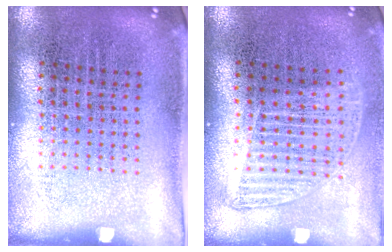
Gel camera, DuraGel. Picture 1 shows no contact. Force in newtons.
{"total": 1.3, "press": 1.1, "slide": 0.6}